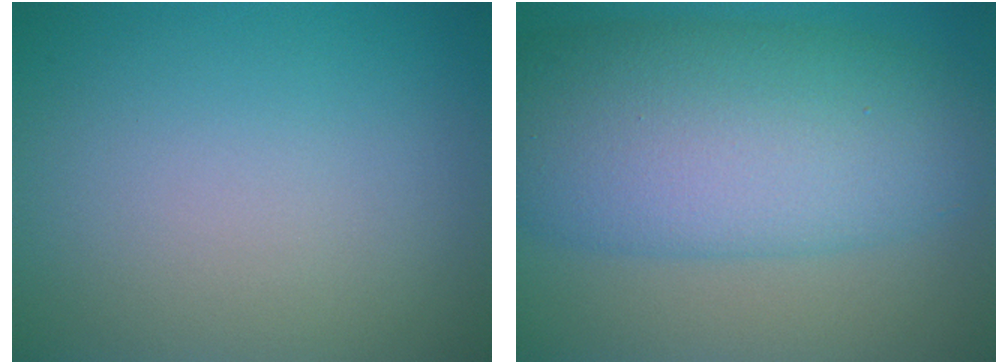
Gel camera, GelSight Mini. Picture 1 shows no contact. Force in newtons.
{"total": 11.5, "press": 11.5, "slide": 0.2}